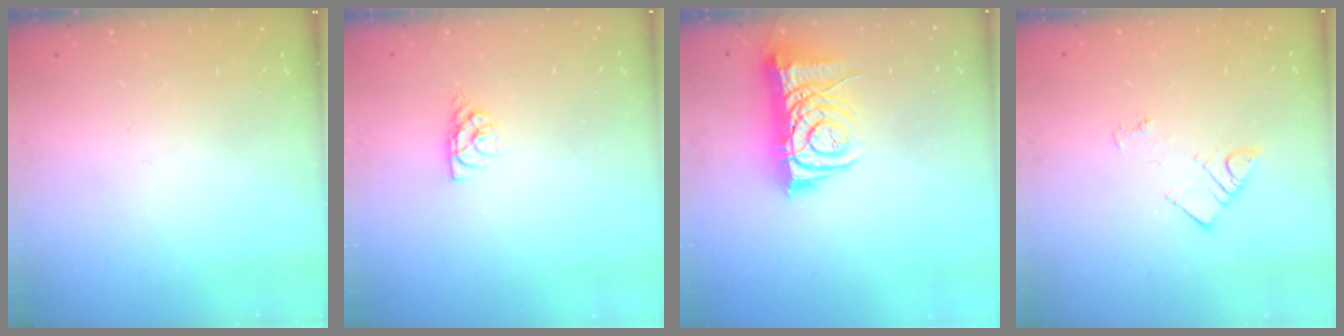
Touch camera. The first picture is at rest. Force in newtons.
{"total": 4.6, "press": 4.6, "slide": 0.5}
{"total": 9.5, "press": 9.4, "slide": 1.1}
{"total": 3.8, "press": 3.8, "slide": 0.4}